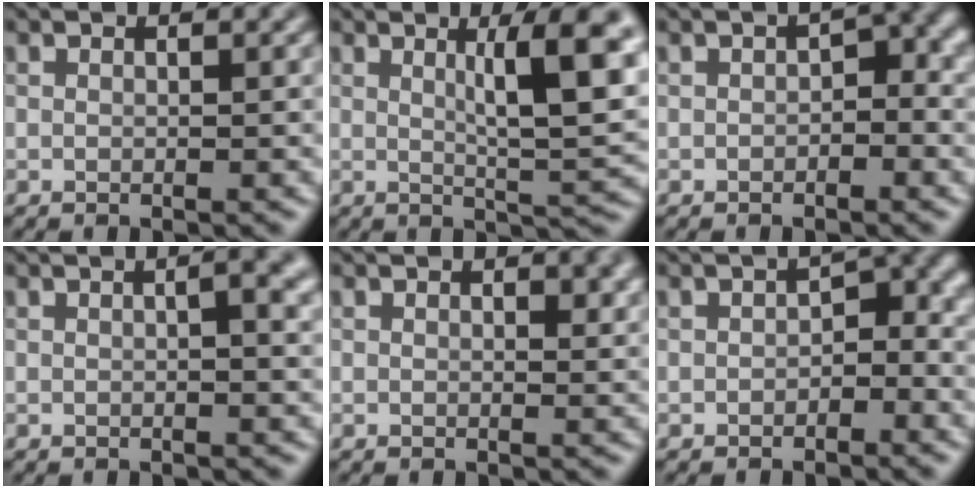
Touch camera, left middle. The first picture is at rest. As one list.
[{"total": 8.0, "force": [2.1, 1.5, 7.5], "torque": [-0.098, -0.002, 0.035]}, {"total": 2.1, "force": [-0.5, 1.2, 1.7], "torque": [-0.022, 0.004, -0.010]}, {"total": 3.4, "force": [0.7, 1.0, 3.2], "torque": [-0.039, 0.009, 0.005]}, {"total": 2.0, "force": [0.9, 0.7, 1.6], "torque": [-0.015, 0.000, 0.015]}, {"total": 2.7, "force": [-0.8, 1.6, 2.0], "torque": [-0.023, 0.006, -0.016]}]